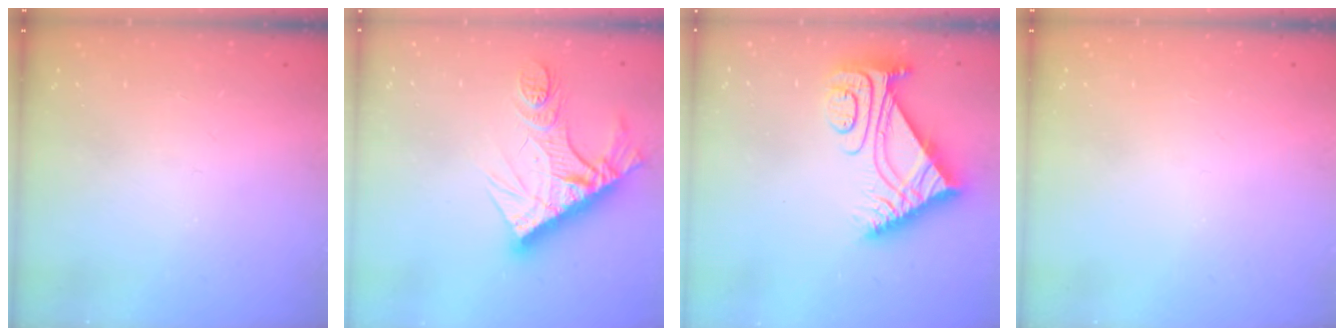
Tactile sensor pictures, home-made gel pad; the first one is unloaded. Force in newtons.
{"total": 15.0, "press": 14.9, "slide": 1.4}
{"total": 8.2, "press": 8.1, "slide": 0.7}
{"total": 0.0}